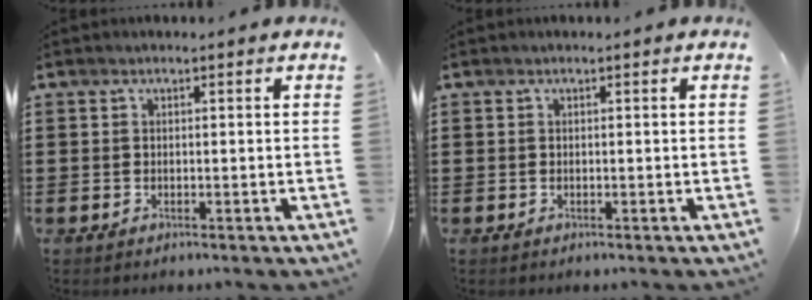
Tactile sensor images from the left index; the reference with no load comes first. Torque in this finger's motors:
{"motor_torque": [0.00, 0.00, 0.00, 0.01]}